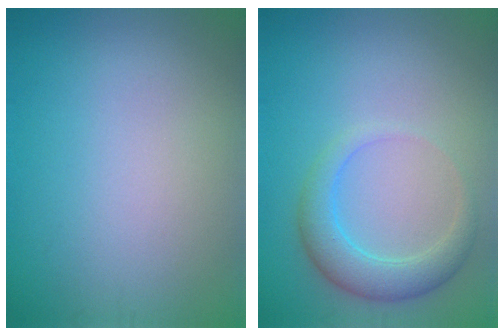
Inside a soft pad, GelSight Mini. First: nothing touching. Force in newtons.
{"total": 3.5, "press": 3.5, "slide": 0.1}